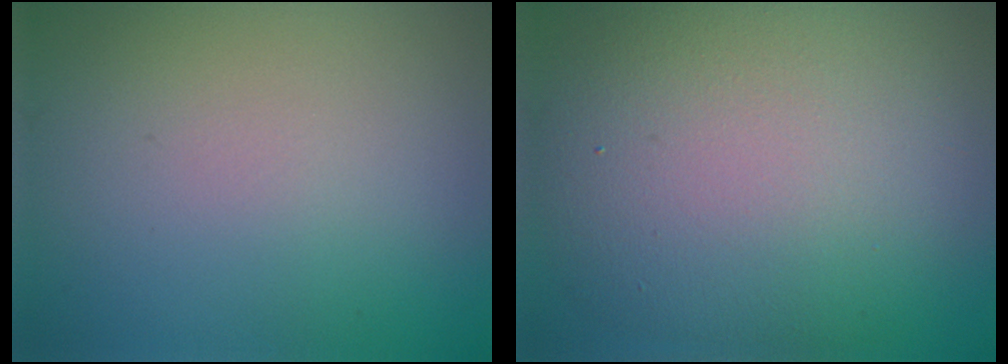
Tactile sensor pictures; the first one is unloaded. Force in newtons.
{"total": 12.5, "press": 12.4, "slide": 0.9}